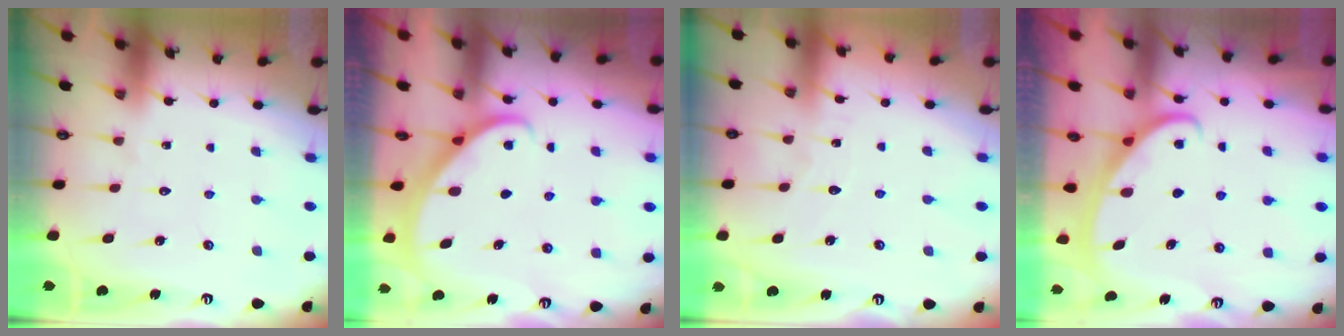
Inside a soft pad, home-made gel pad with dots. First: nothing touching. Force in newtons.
{"total": 2.1, "press": 2.1, "slide": 0.2}
{"total": 3.4, "press": 3.4, "slide": 0.2}
{"total": 2.7, "press": 2.7, "slide": 0.3}